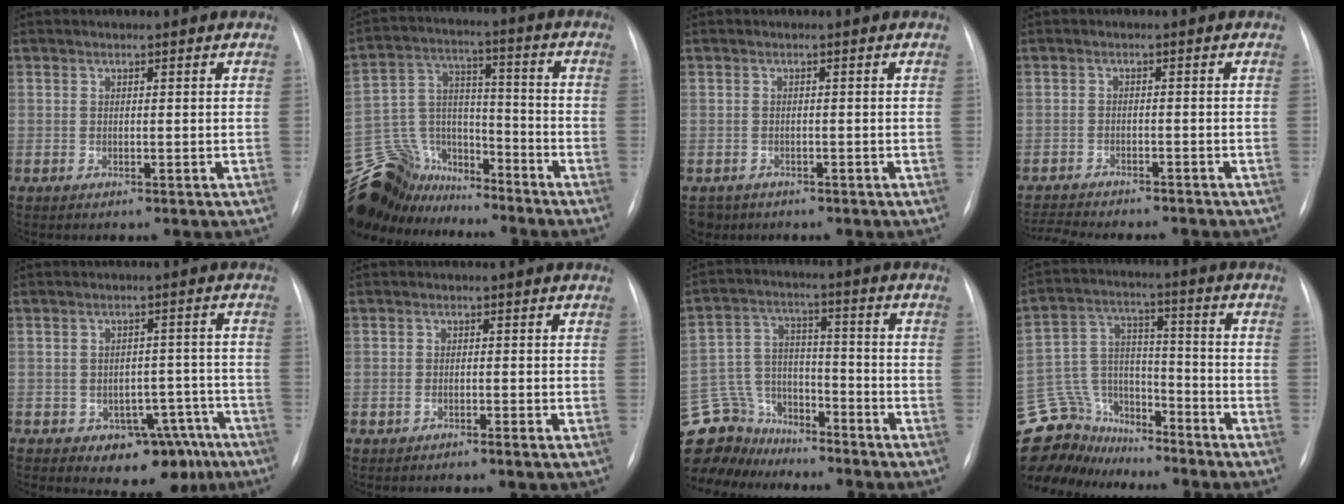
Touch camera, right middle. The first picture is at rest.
{"total": 16.4, "force": [-14.5, 6.8, 3.4], "torque": [-0.083, 0.052, -0.250]}
{"total": 3.1, "force": [-2.2, 2.1, -0.1], "torque": [0.004, 0.001, -0.036]}
{"total": 10.6, "force": [-9.9, 1.4, 3.6], "torque": [-0.057, -0.003, -0.137]}
{"total": 8.8, "force": [-5.6, 5.3, 4.3], "torque": [-0.028, 0.033, -0.066]}
{"total": 1.2, "force": [-0.8, 0.2, 0.9], "torque": [-0.020, 0.002, -0.013]}
{"total": 12.8, "force": [-11.4, 5.7, 1.3], "torque": [-0.046, 0.044, -0.204]}
{"total": 16.0, "force": [-14.2, 6.6, 3.1], "torque": [-0.078, 0.049, -0.245]}